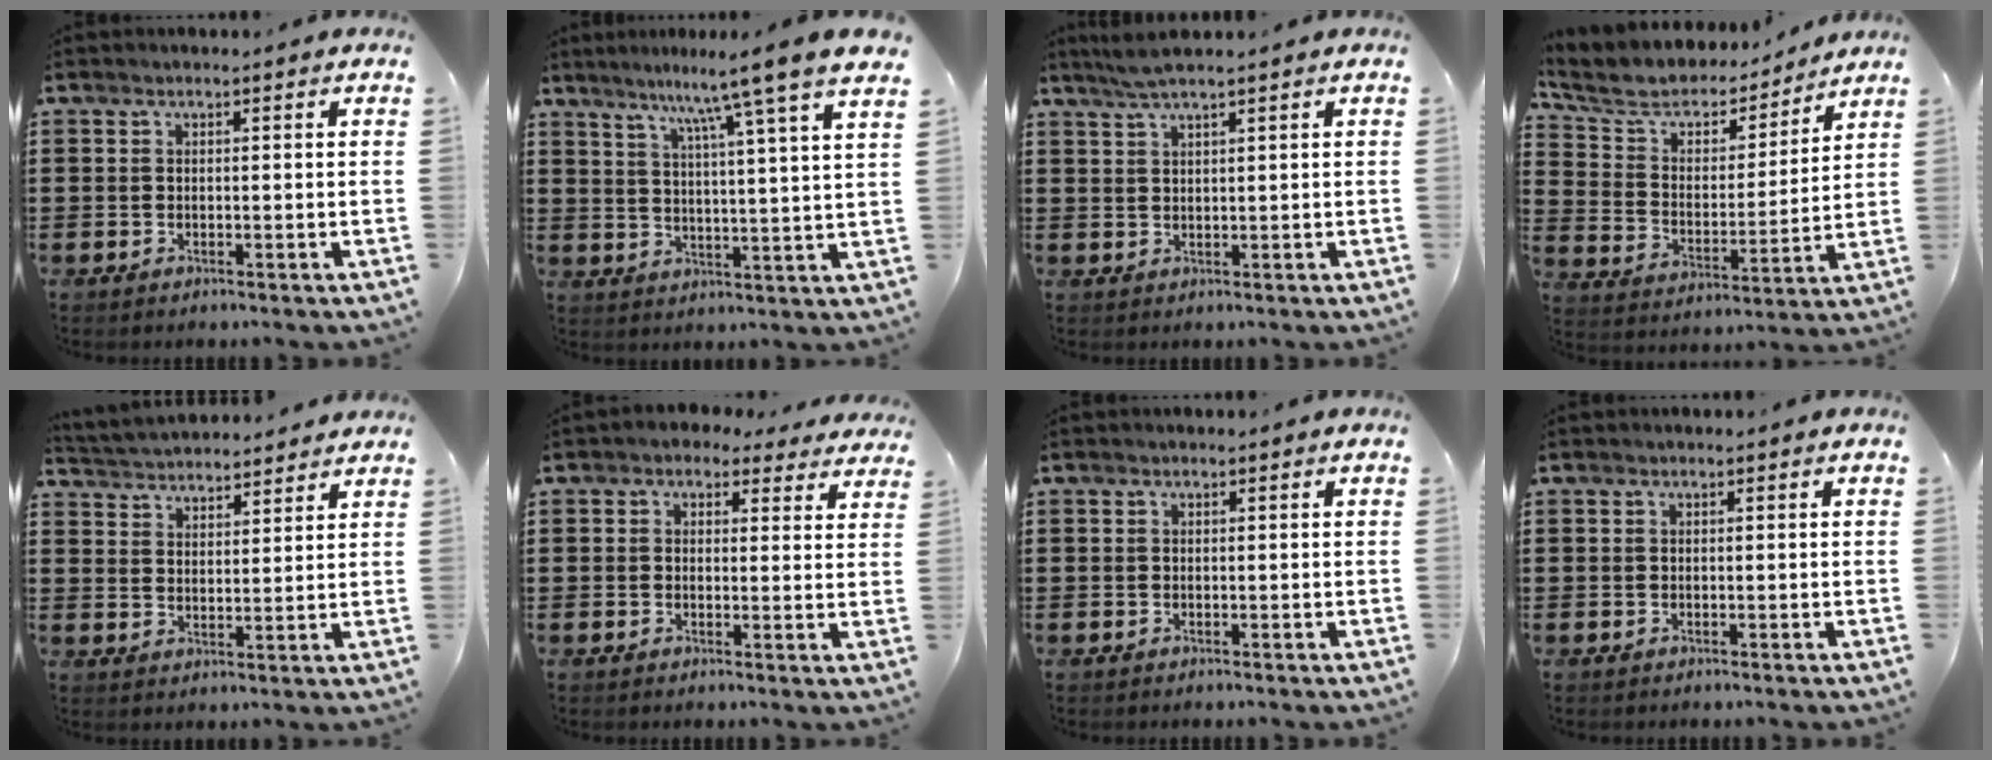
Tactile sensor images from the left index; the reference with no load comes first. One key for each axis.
{"total": 8.2, "fx": 6.5, "fy": -1.5, "fz": 4.9, "tx": -0.101, "ty": -0.038, "tz": 0.099}
{"total": 2.6, "fx": 2.0, "fy": -0.2, "fz": 1.7, "tx": -0.035, "ty": 0.001, "tz": 0.038}
{"total": 6.3, "fx": 5.3, "fy": 2.6, "fz": 2.3, "tx": -0.078, "ty": -0.034, "tz": 0.086}
{"total": 3.5, "fx": 3.5, "fy": 0.4, "fz": -0.2, "tx": -0.012, "ty": -0.017, "tz": 0.060}
{"total": 2.4, "fx": 1.9, "fy": 1.4, "fz": 0.7, "tx": -0.015, "ty": 0.000, "tz": 0.032}
{"total": 0.0}
{"total": 0.0}